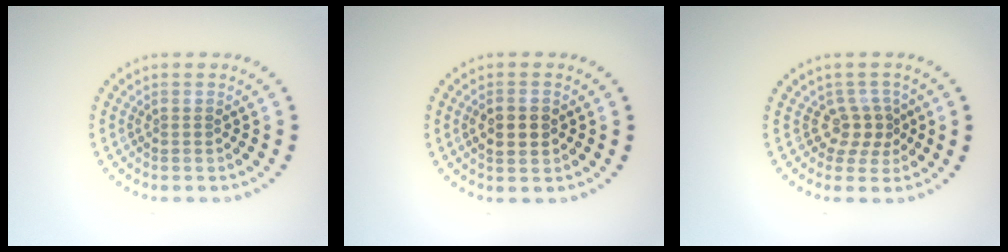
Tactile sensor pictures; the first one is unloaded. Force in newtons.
{"total": 2.5, "press": 2.5, "slide": 0.2}
{"total": 2.4, "press": 1.9, "slide": 1.6}